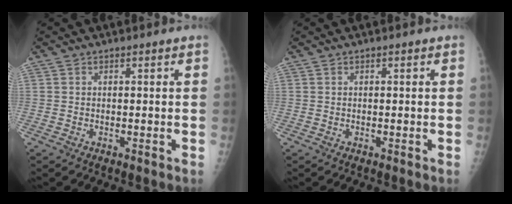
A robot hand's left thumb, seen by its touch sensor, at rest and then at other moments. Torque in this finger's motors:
{"motor_torque": [0.00, 0.00, -0.03, -0.03, 0.00]}